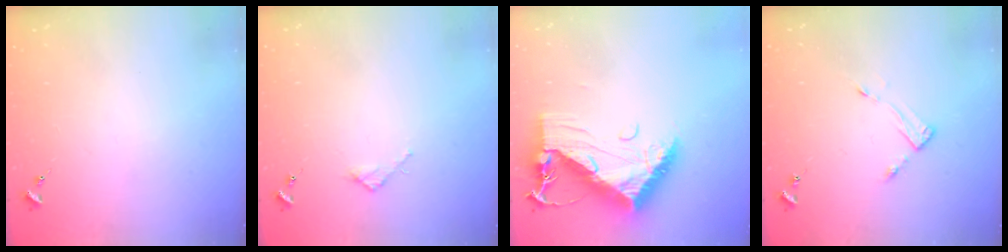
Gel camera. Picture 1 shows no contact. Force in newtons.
{"total": 2.7, "press": 2.7, "slide": 0.3}
{"total": 14.1, "press": 14.0, "slide": 1.3}
{"total": 3.7, "press": 3.6, "slide": 0.4}